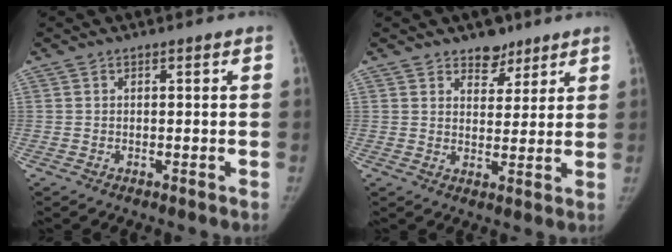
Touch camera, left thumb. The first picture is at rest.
{"total": 5.3, "force": [3.9, 3.2, 1.5], "torque": [0.009, -0.026, 0.061]}